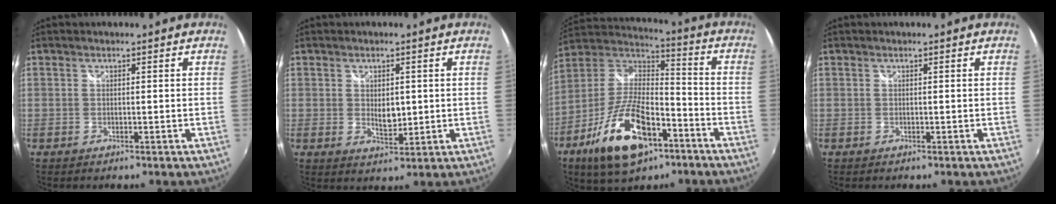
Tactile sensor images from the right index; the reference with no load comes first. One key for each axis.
{"total": 4.0, "fx": 0.3, "fy": 2.4, "fz": 3.2, "tx": -0.048, "ty": -0.005, "tz": 0.008}
{"total": 20.5, "fx": -10.1, "fy": 9.1, "fz": 15.4, "tx": -0.312, "ty": -0.019, "tz": -0.174}
{"total": 0.0}